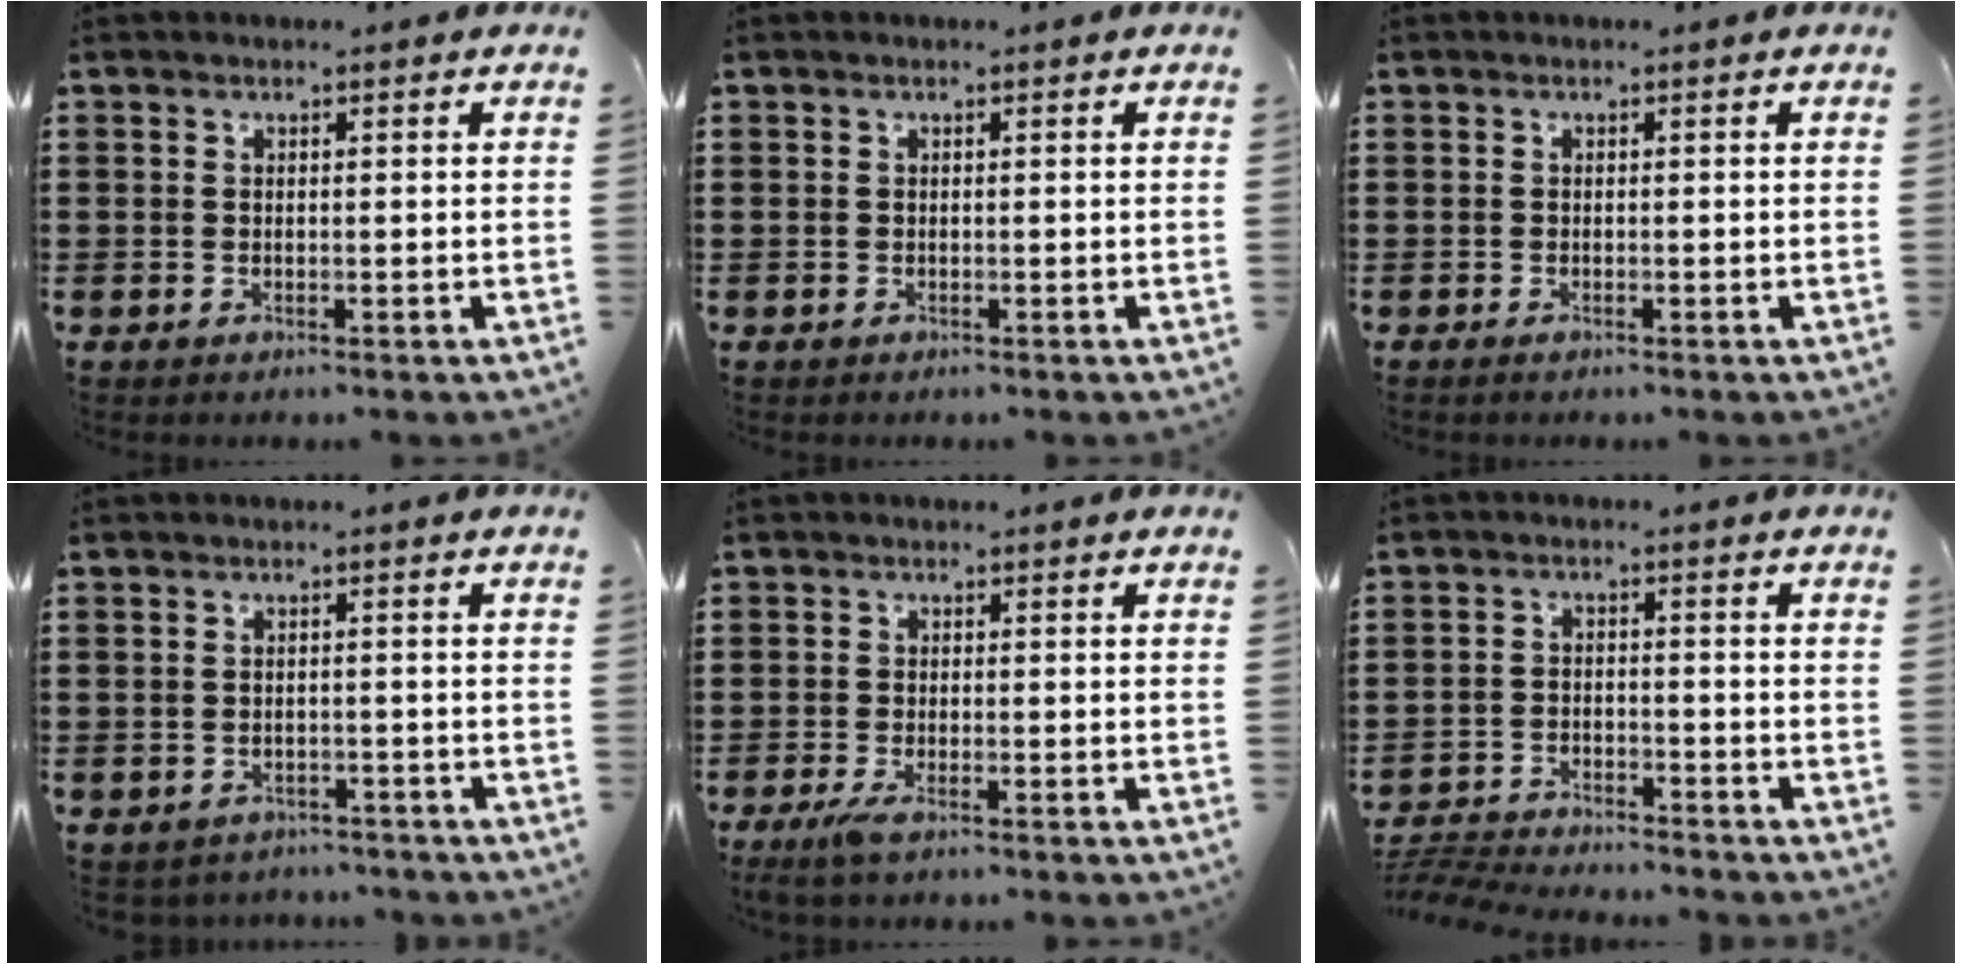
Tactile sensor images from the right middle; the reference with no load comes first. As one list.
[{"total": 0.0}, {"total": 0.0}, {"total": 1.6, "force": [-1.6, 0.4, -0.1], "torque": [-0.006, -0.001, -0.036]}, {"total": 2.2, "force": [-1.3, 0.3, 1.8], "torque": [-0.038, -0.003, -0.026]}, {"total": 4.6, "force": [-4.6, 0.2, 0.5], "torque": [-0.024, -0.003, -0.099]}]